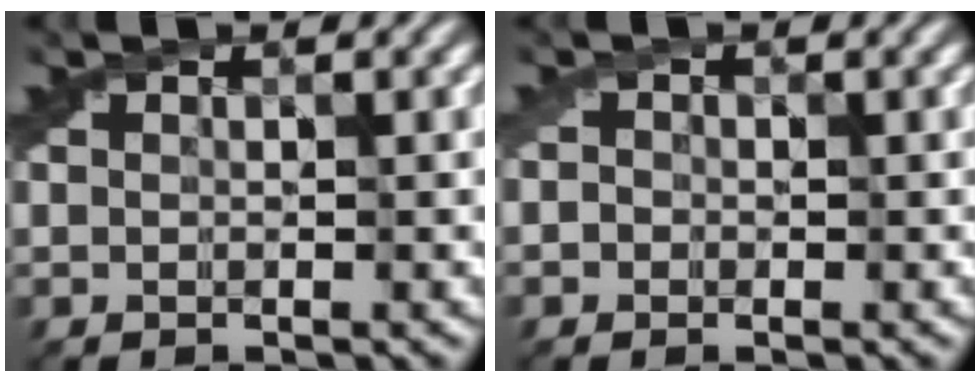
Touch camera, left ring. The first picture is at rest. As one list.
[{"total": 1.2, "force": [-0.2, 1.1, 0.4], "torque": [0.003, -0.004, -0.017]}]